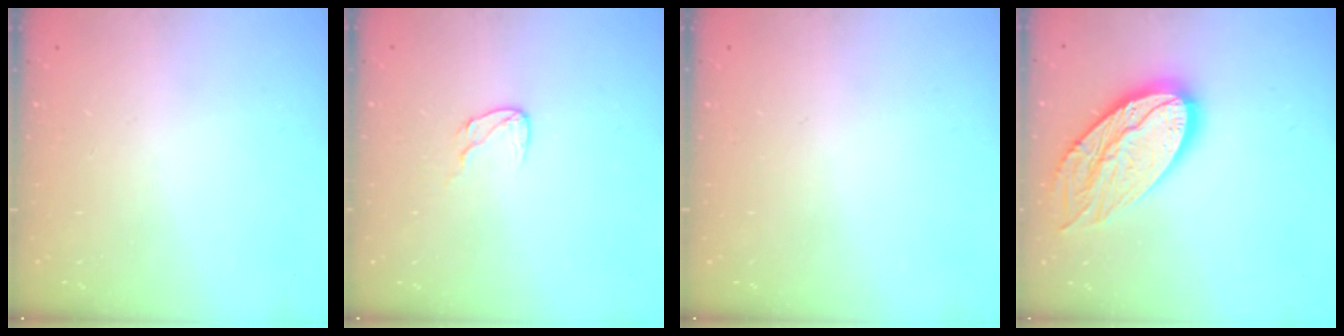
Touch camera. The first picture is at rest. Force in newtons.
{"total": 5.1, "press": 5.1, "slide": 0.4}
{"total": 0.0}
{"total": 19.4, "press": 19.3, "slide": 1.6}